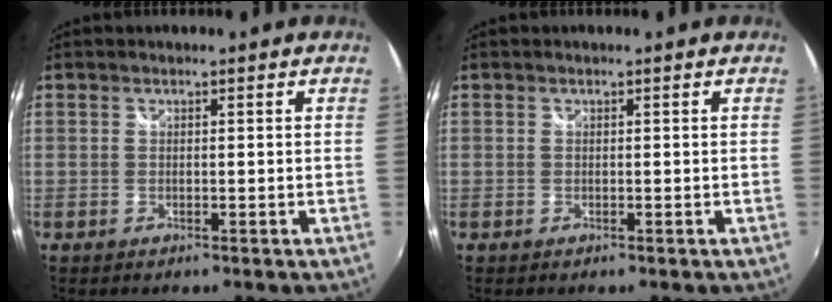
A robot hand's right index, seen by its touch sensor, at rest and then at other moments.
{"total": 0.0}